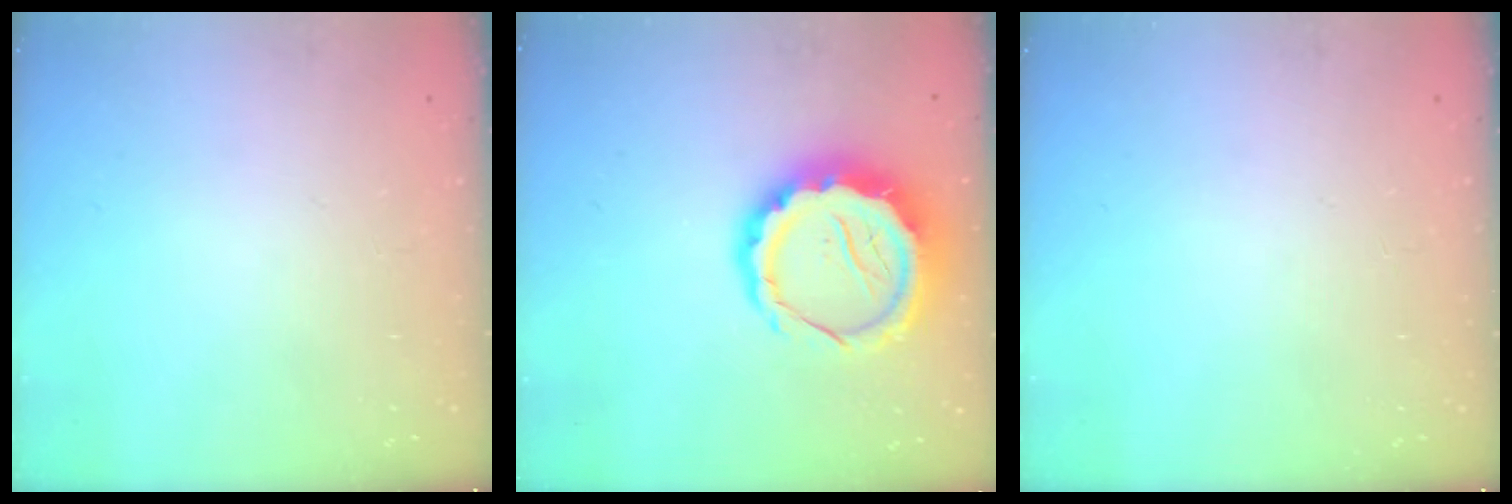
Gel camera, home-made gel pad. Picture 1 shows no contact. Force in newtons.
{"total": 12.5, "press": 12.1, "slide": 2.9}
{"total": 0.0}